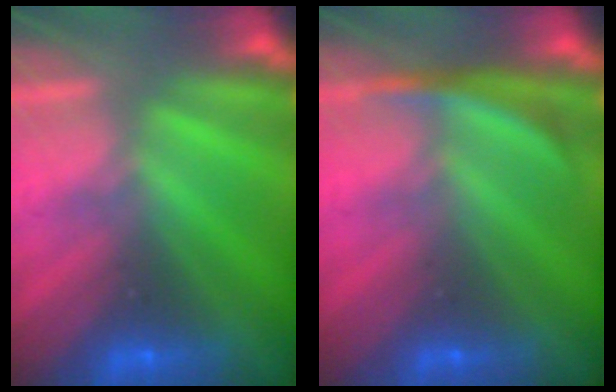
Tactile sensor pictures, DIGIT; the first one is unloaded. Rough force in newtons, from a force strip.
{"total": 3.3}